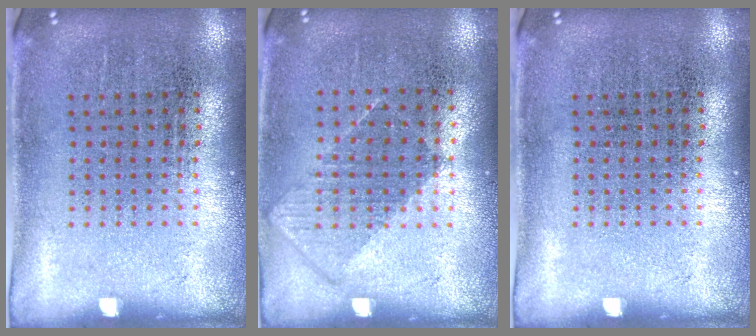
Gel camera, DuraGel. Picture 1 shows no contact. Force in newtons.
{"total": 0.8, "press": 0.7, "slide": 0.4}
{"total": 0.0}